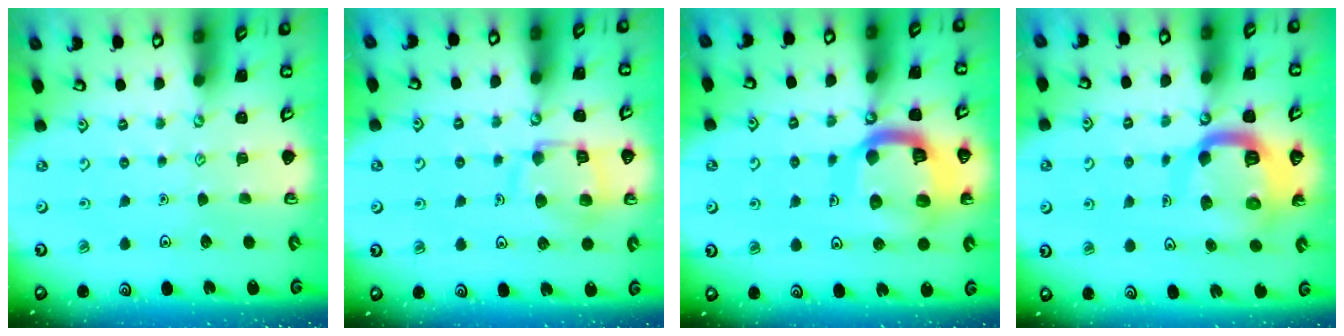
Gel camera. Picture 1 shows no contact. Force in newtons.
{"total": 13.0, "press": 13.0, "slide": 1.3}
{"total": 18.4, "press": 18.3, "slide": 1.9}
{"total": 13.4, "press": 13.3, "slide": 1.6}